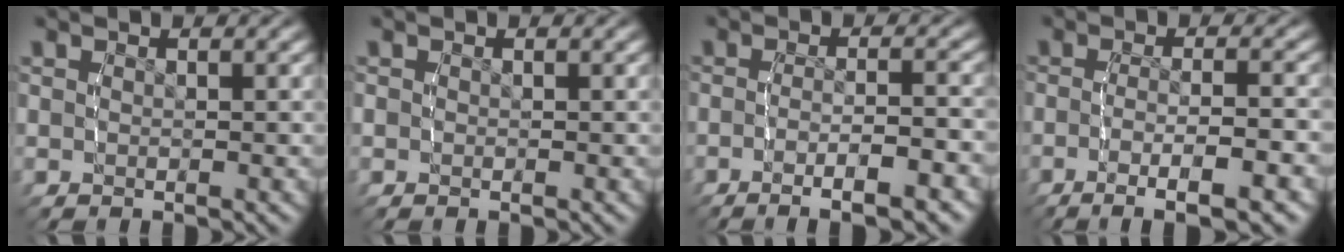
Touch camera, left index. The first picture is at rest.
{"total": 0.6, "force": [0.0, 0.5, 0.2], "torque": [-0.002, 0.001, 0.001]}
{"total": 5.1, "force": [-3.9, 0.8, 3.2], "torque": [-0.057, -0.010, -0.054]}
{"total": 6.1, "force": [-4.3, 1.1, 4.3], "torque": [-0.079, -0.019, -0.053]}